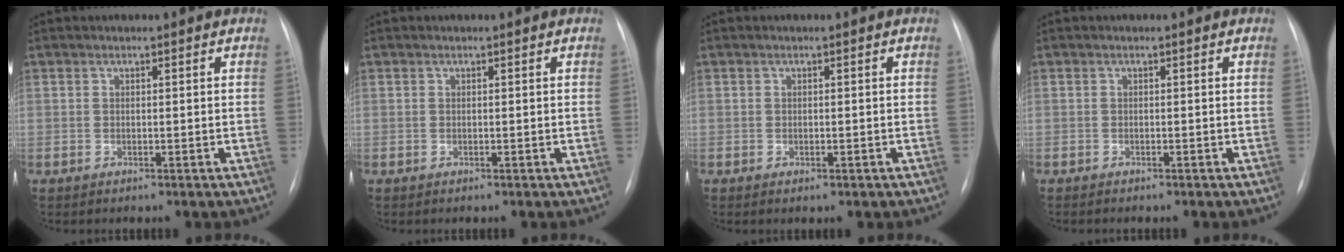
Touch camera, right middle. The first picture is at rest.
{"total": 0.0}
{"total": 1.2, "force": [-0.7, 0.6, 0.8], "torque": [-0.010, 0.000, -0.003]}
{"total": 1.1, "force": [-0.9, 0.2, 0.5], "torque": [-0.009, -0.002, -0.011]}